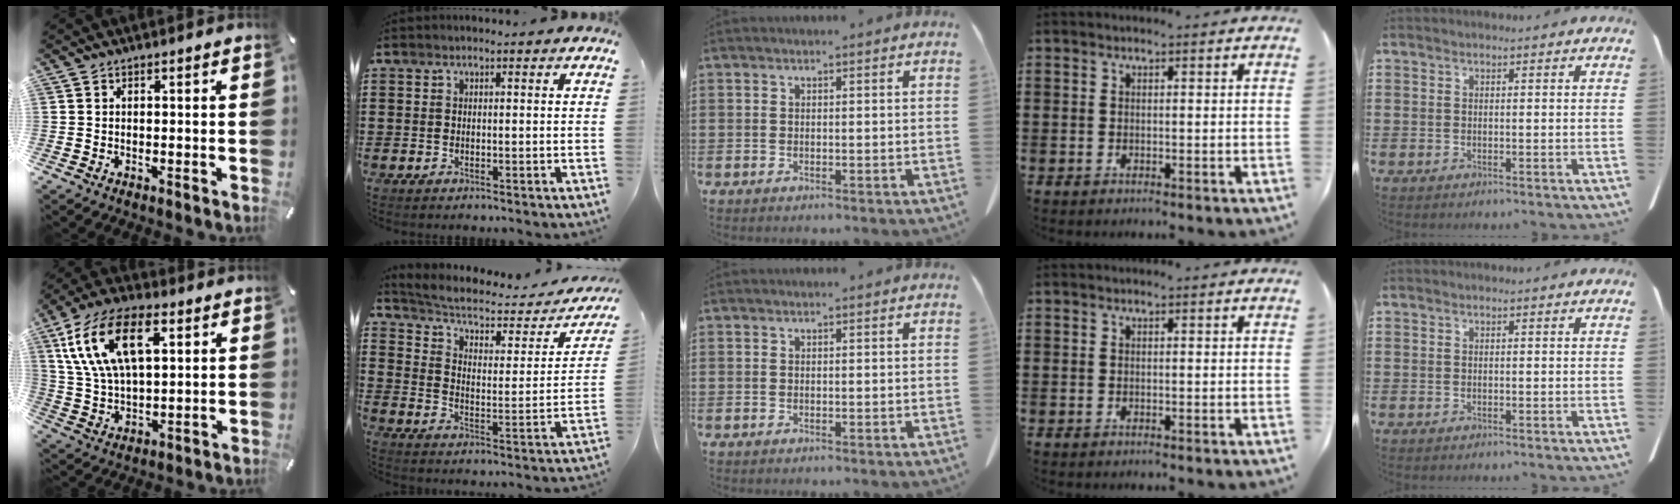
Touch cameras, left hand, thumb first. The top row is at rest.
{"thumb": {"total": 17.0, "force": [7.1, 9.2, 12.4], "torque": [-0.275, -0.003, 0.122]}, "index": {"total": 4.7, "force": [3.3, 1.8, 2.8], "torque": [-0.073, -0.020, 0.049]}}